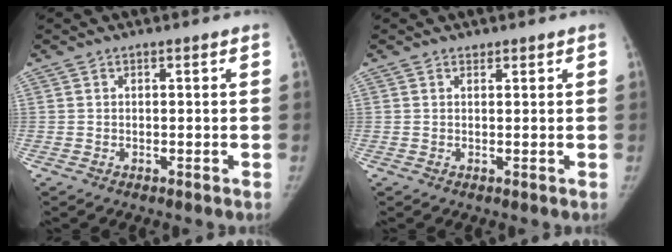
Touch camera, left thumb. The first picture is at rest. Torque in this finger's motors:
{"motor_torque": [0.07, -0.02, 0.25, -0.14, -0.04]}